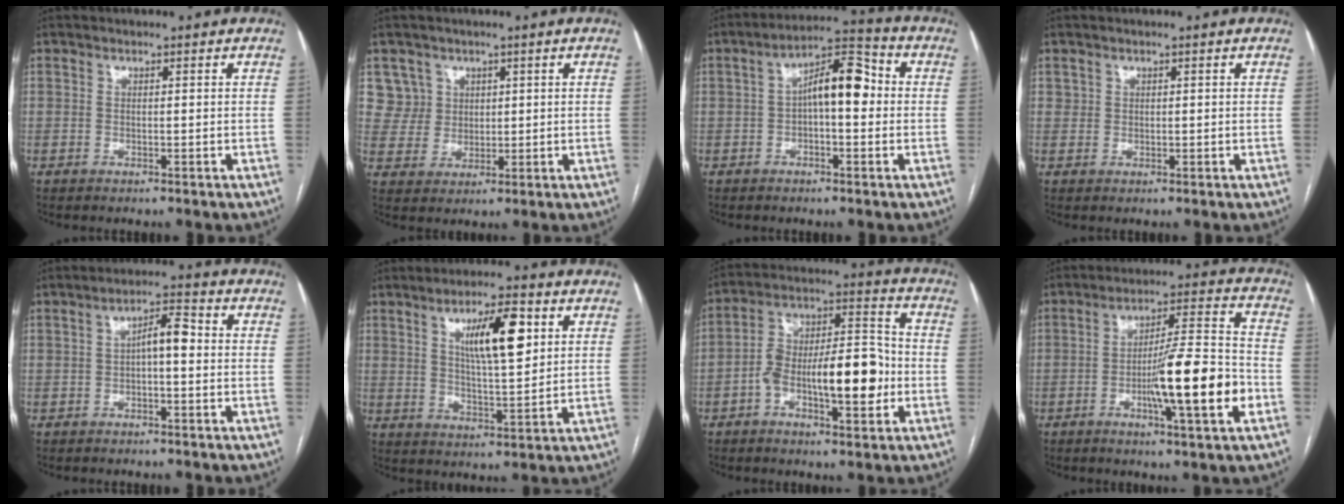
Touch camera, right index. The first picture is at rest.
{"total": 5.8, "force": [2.6, 5.1, -0.3], "torque": [0.013, 0.010, 0.058]}
{"total": 9.2, "force": [0.4, 3.4, 8.6], "torque": [-0.145, 0.038, 0.002]}
{"total": 0.6, "force": [0.2, 0.5, 0.2], "torque": [-0.002, 0.003, 0.003]}
{"total": 4.8, "force": [0.1, 1.5, 4.5], "torque": [-0.077, 0.023, 0.000]}
{"total": 10.4, "force": [3.8, 2.2, 9.4], "torque": [-0.159, 0.004, 0.065]}
{"total": 14.8, "force": [-3.9, 4.7, 13.5], "torque": [-0.231, 0.030, -0.062]}
{"total": 14.7, "force": [-4.3, 0.8, 14.1], "torque": [-0.227, -0.001, -0.069]}